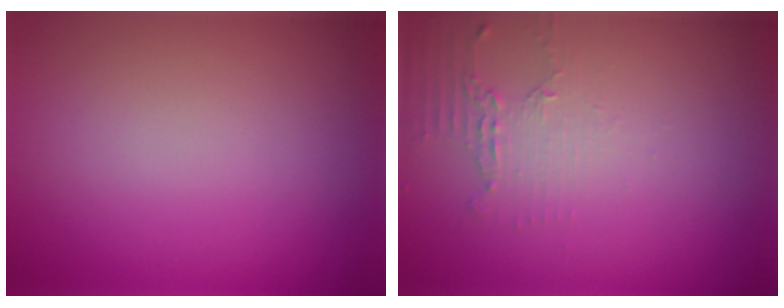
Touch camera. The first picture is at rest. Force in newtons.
{"total": 2.0, "press": 1.5, "slide": 1.3}